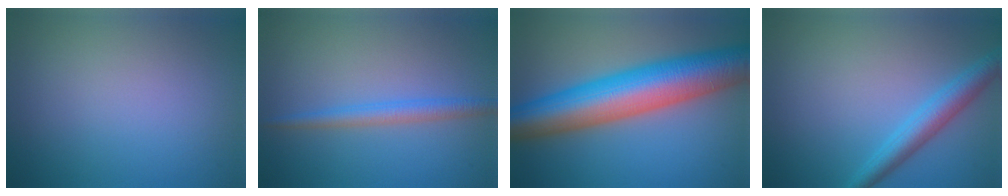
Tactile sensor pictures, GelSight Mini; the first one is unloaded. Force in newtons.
{"total": 2.2, "press": 2.2, "slide": 0.1}
{"total": 11.9, "press": 11.9, "slide": 0.1}
{"total": 3.4, "press": 3.4, "slide": 0.1}